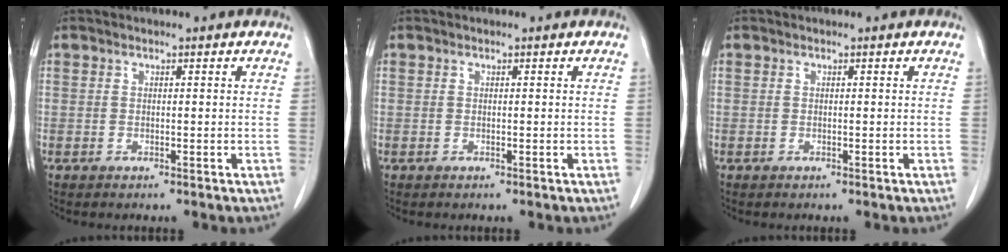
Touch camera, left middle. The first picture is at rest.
{"total": 0.0}
{"total": 0.0}